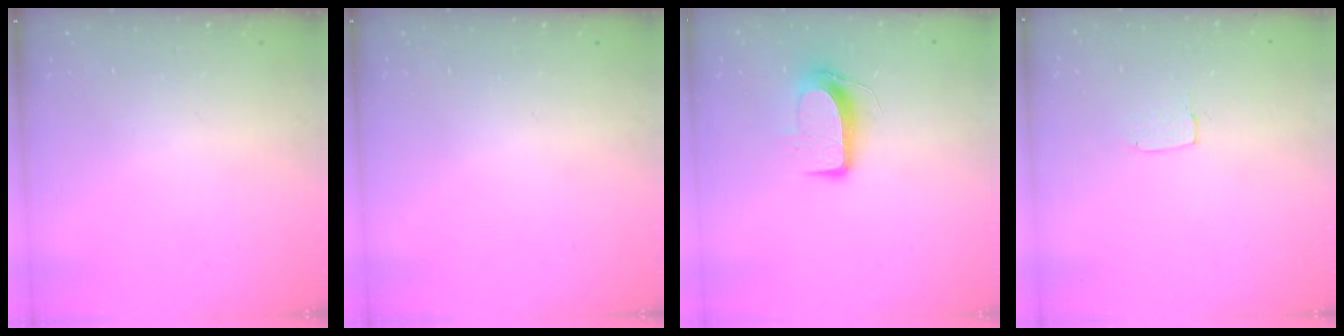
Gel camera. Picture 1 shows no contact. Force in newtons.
{"total": 0.0}
{"total": 9.5, "press": 9.5, "slide": 0.3}
{"total": 3.4, "press": 3.4, "slide": 0.1}